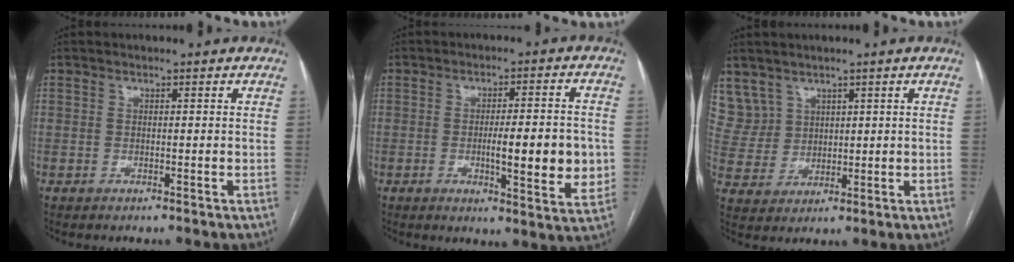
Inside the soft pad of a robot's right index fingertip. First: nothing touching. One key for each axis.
{"total": 11.0, "fx": -1.3, "fy": 2.2, "fz": 10.7, "tx": -0.145, "ty": -0.002, "tz": -0.014}
{"total": 5.7, "fx": 4.0, "fy": 4.1, "fz": 0.0, "tx": -0.002, "ty": 0.015, "tz": 0.093}